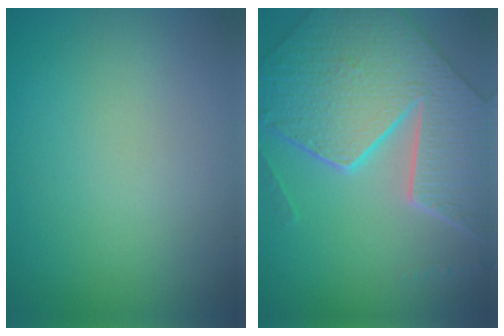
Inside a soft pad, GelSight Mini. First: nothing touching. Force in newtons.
{"total": 9.6, "press": 7.1, "slide": 6.5}